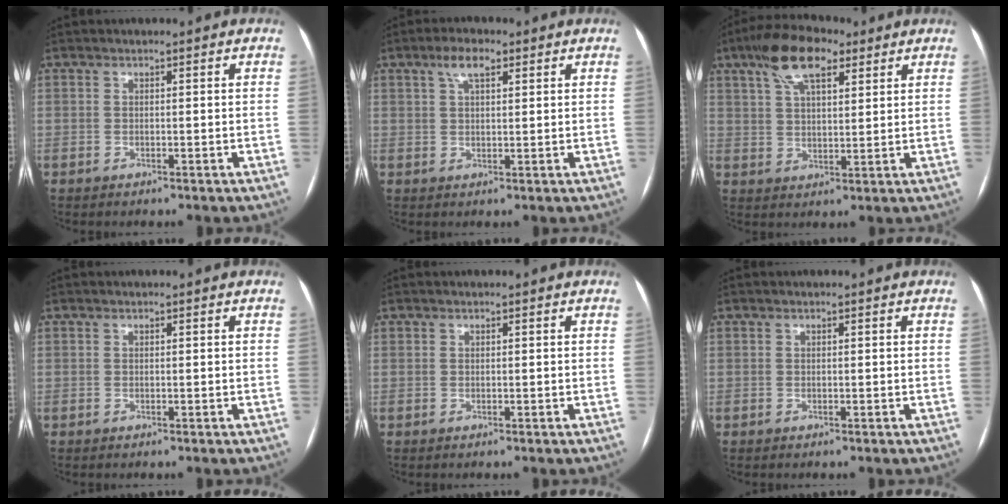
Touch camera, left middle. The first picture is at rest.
{"total": 4.0, "force": [2.3, 1.3, 3.0], "torque": [-0.064, 0.012, 0.043]}
{"total": 10.2, "force": [6.0, 3.8, 7.3], "torque": [-0.143, 0.026, 0.108]}
{"total": 0.0}
{"total": 0.0}
{"total": 0.0}